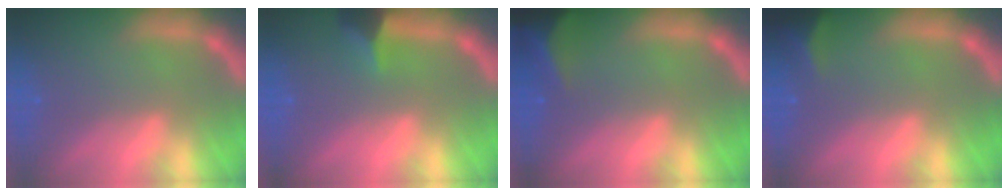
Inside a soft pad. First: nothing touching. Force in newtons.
{"total": 2.9}
{"total": 8.5}
{"total": 4.0}